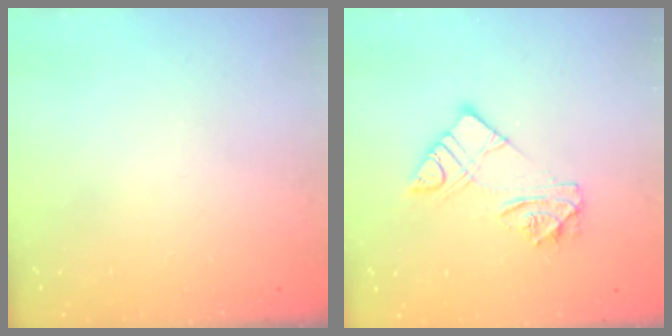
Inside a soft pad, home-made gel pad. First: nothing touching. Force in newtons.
{"total": 10.9, "press": 10.8, "slide": 0.9}